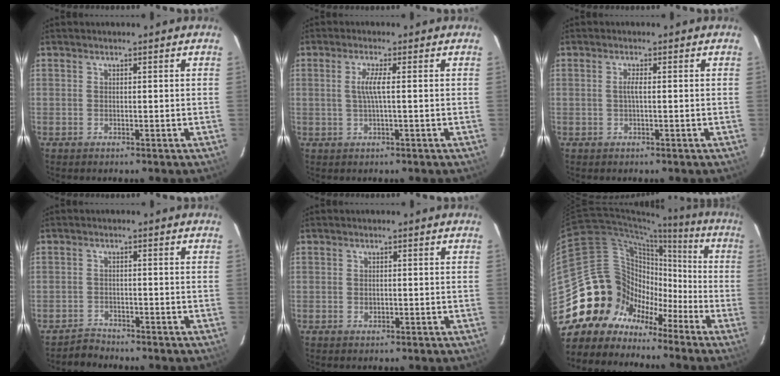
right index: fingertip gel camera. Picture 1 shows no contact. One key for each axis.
{"total": 3.1, "fx": 0.0, "fy": -0.4, "fz": 3.1, "tx": -0.064, "ty": 0.000, "tz": 0.000}
{"total": 1.4, "fx": -0.2, "fy": 0.0, "fz": 1.4, "tx": -0.026, "ty": 0.002, "tz": -0.005}
{"total": 2.3, "fx": -2.2, "fy": 0.7, "fz": -0.6, "tx": 0.005, "ty": 0.008, "tz": -0.040}
{"total": 1.2, "fx": -0.3, "fy": 0.9, "fz": 0.7, "tx": -0.012, "ty": 0.001, "tz": -0.005}
{"total": 17.4, "fx": -9.1, "fy": 14.4, "fz": 3.4, "tx": -0.070, "ty": 0.074, "tz": -0.161}